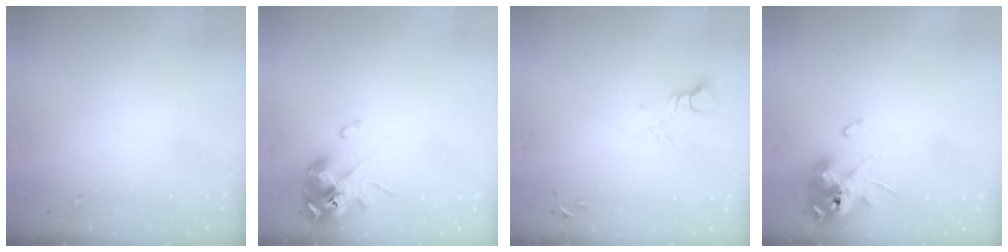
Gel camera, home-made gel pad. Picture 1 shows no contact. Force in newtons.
{"total": 11.3, "press": 11.2, "slide": 1.5}
{"total": 5.0, "press": 4.9, "slide": 0.5}
{"total": 12.4, "press": 12.2, "slide": 1.8}